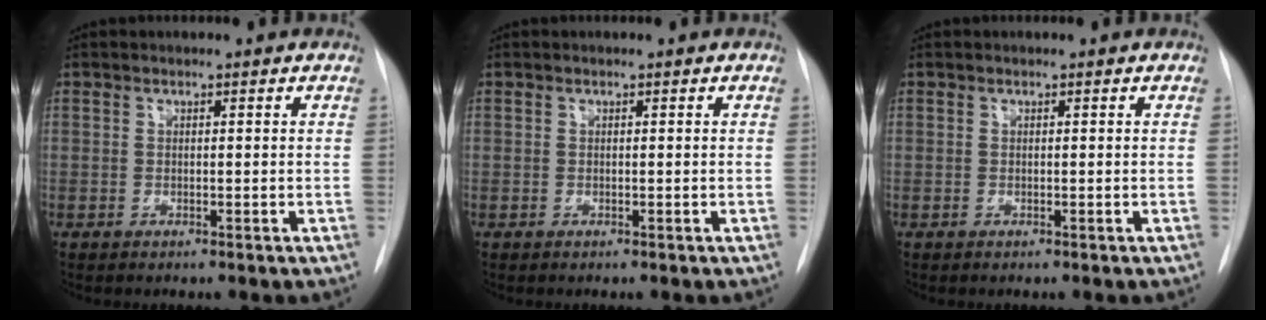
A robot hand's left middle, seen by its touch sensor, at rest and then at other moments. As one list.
[{"total": 0.0}, {"total": 0.0}]